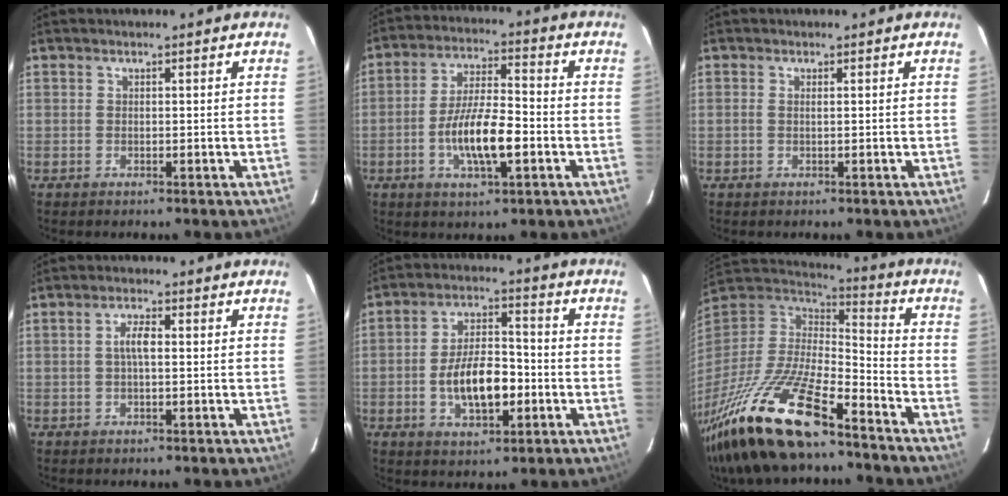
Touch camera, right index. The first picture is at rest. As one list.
[{"total": 10.7, "force": [-3.3, 3.0, 9.8], "torque": [-0.190, -0.002, -0.059]}, {"total": 0.5, "force": [0.1, 0.0, 0.5], "torque": [-0.011, 0.001, 0.001]}, {"total": 2.9, "force": [0.1, 0.9, 2.8], "torque": [-0.054, 0.006, 0.002]}, {"total": 11.2, "force": [-2.9, 5.3, 9.5], "torque": [-0.179, 0.010, -0.041]}, {"total": 26.7, "force": [-18.9, 7.3, 17.4], "torque": [-0.350, -0.054, -0.333]}]